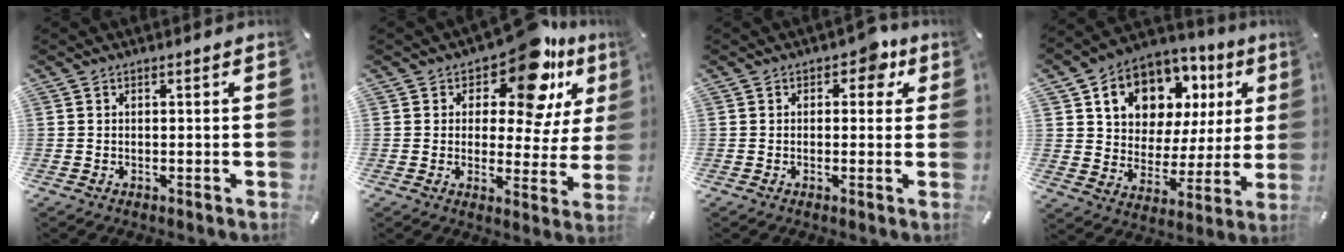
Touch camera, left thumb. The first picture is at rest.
{"total": 15.4, "force": [9.5, 7.0, 10.0], "torque": [-0.141, -0.063, 0.157]}
{"total": 5.3, "force": [2.2, 3.3, 3.6], "torque": [-0.030, -0.004, 0.028]}
{"total": 12.7, "force": [7.1, 9.5, 4.7], "torque": [-0.086, -0.046, 0.130]}